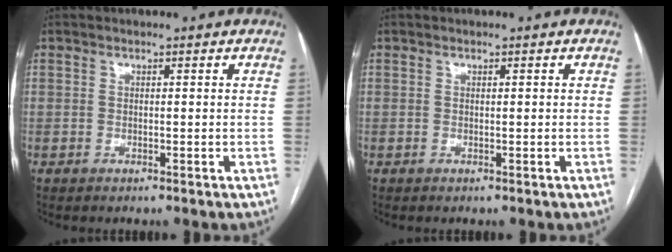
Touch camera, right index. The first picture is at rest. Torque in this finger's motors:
{"motor_torque": [-0.13, -0.08, -0.01, 0.00]}